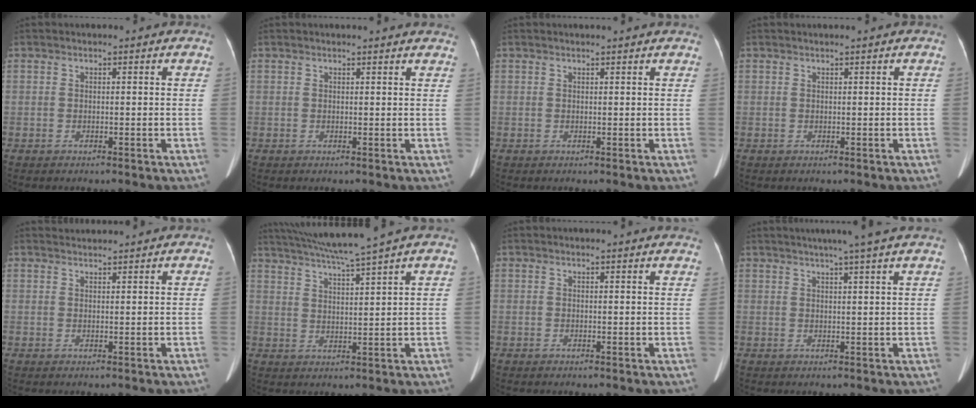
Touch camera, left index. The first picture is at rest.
{"total": 4.2, "force": [4.1, 0.3, 0.9], "torque": [-0.013, -0.001, 0.028]}
{"total": 2.0, "force": [2.0, 0.1, 0.5], "torque": [-0.013, 0.010, 0.021]}
{"total": 0.0}
{"total": 2.2, "force": [2.2, -0.2, -0.1], "torque": [-0.002, 0.021, 0.043]}
{"total": 9.2, "force": [7.8, -2.2, 4.3], "torque": [-0.077, 0.003, 0.131]}
{"total": 4.0, "force": [3.9, 0.3, 0.9], "torque": [-0.014, 0.000, 0.028]}
{"total": 7.3, "force": [5.8, -1.2, 4.3], "torque": [-0.059, 0.016, 0.070]}